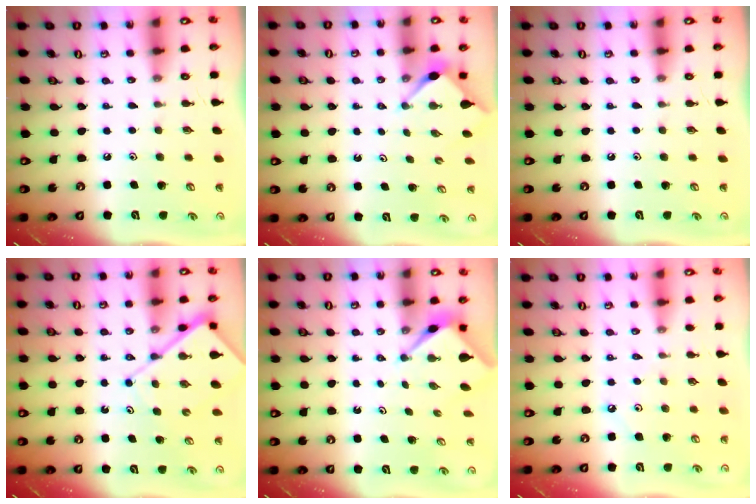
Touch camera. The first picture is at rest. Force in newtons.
{"total": 2.9, "press": 2.9, "slide": 0.3}
{"total": 0.0}
{"total": 8.6, "press": 8.6, "slide": 1.0}
{"total": 2.6, "press": 2.6, "slide": 0.0}
{"total": 3.3, "press": 3.3, "slide": 0.5}